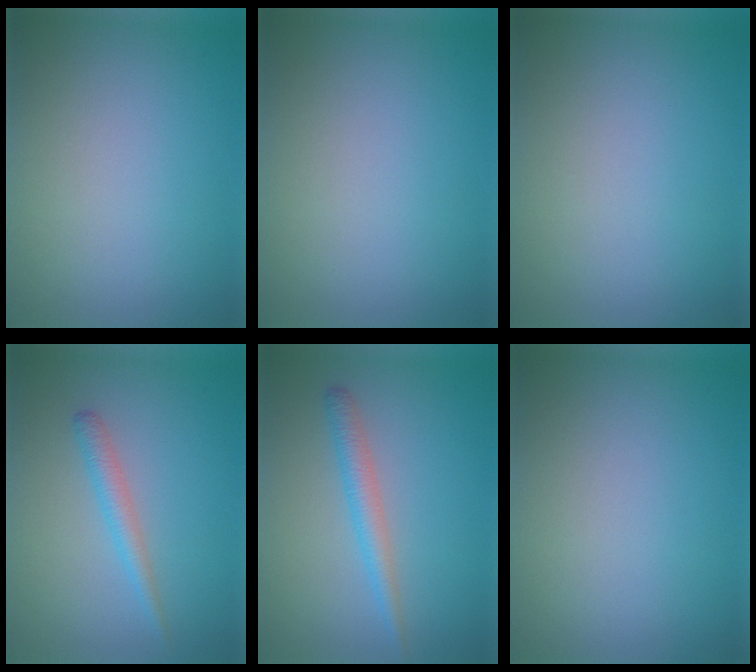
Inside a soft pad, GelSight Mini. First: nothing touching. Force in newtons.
{"total": 0.0}
{"total": 0.0}
{"total": 1.8, "press": 1.8, "slide": 0.0}
{"total": 2.2, "press": 2.2, "slide": 0.1}
{"total": 0.0}